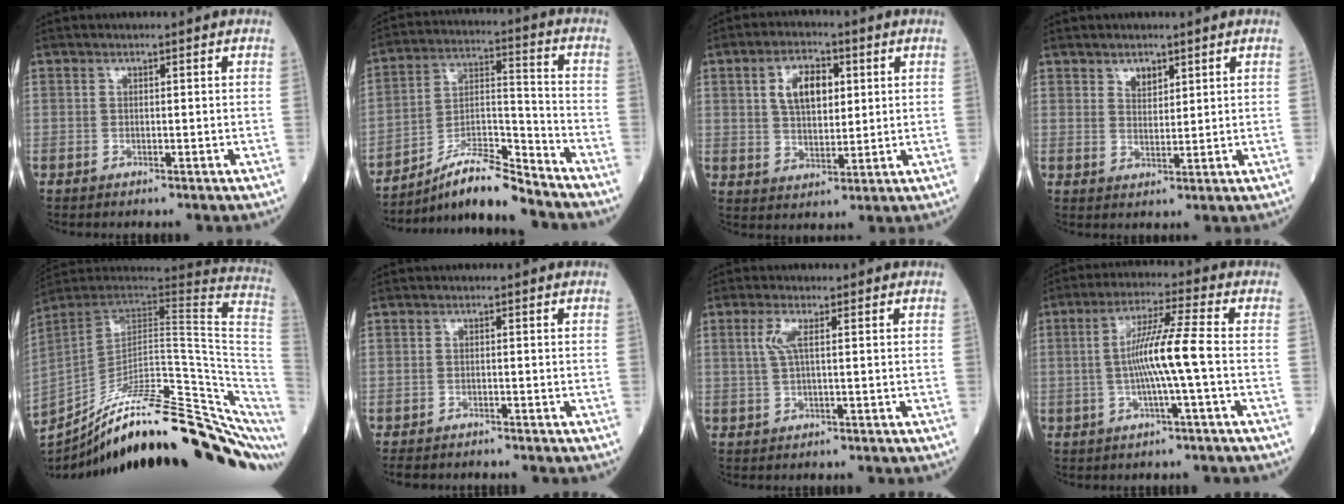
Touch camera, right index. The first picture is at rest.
{"total": 7.6, "force": [-7.1, -0.1, 2.6], "torque": [-0.049, 0.001, -0.127]}
{"total": 7.6, "force": [2.3, 4.1, 6.1], "torque": [-0.112, 0.014, 0.044]}
{"total": 2.5, "force": [1.8, 1.4, 1.2], "torque": [-0.022, -0.003, 0.035]}
{"total": 33.3, "force": [-23.5, 7.2, 22.5], "torque": [-0.263, -0.008, -0.334]}
{"total": 3.0, "force": [-2.7, 1.0, 0.8], "torque": [-0.011, -0.004, -0.038]}
{"total": 2.7, "force": [0.7, 0.4, 2.6], "torque": [-0.065, 0.008, 0.016]}
{"total": 8.5, "force": [-1.0, -0.9, 8.4], "torque": [-0.156, 0.010, -0.021]}